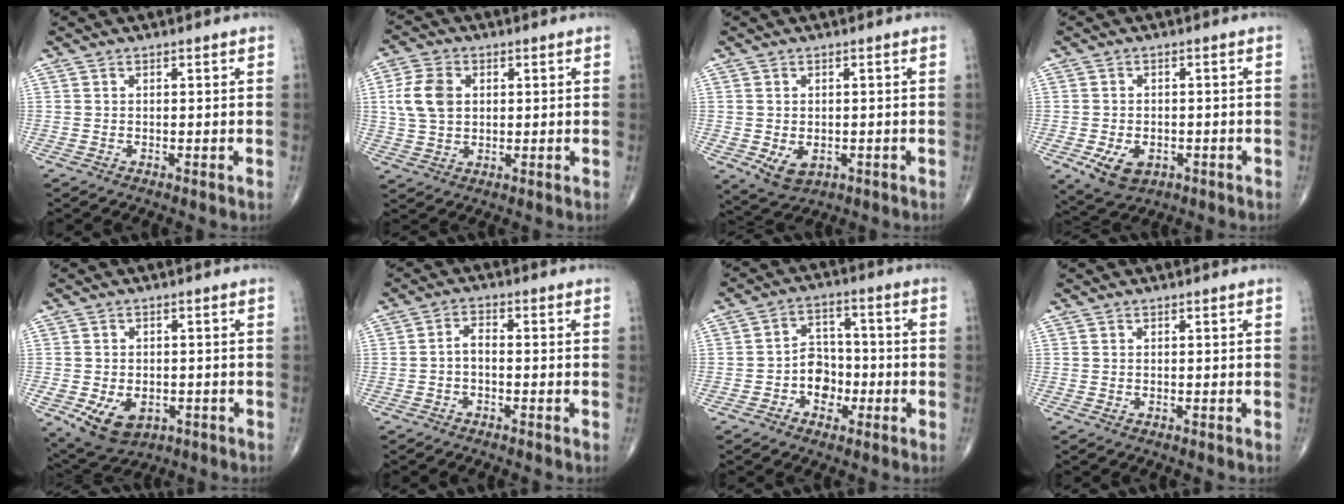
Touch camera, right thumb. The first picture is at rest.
{"total": 8.2, "force": [1.5, 5.8, 5.5], "torque": [-0.105, 0.002, 0.030]}
{"total": 5.0, "force": [-1.2, 3.5, 3.3], "torque": [-0.046, -0.005, -0.004]}
{"total": 6.4, "force": [-2.4, 4.3, 4.1], "torque": [-0.061, 0.001, -0.029]}
{"total": 9.0, "force": [-3.1, 6.3, 5.7], "torque": [-0.087, 0.004, -0.034]}
{"total": 2.5, "force": [-0.8, 1.3, 2.0], "torque": [-0.033, 0.015, -0.020]}
{"total": 7.1, "force": [-2.3, 5.6, 3.7], "torque": [-0.021, 0.029, -0.047]}
{"total": 0.0}